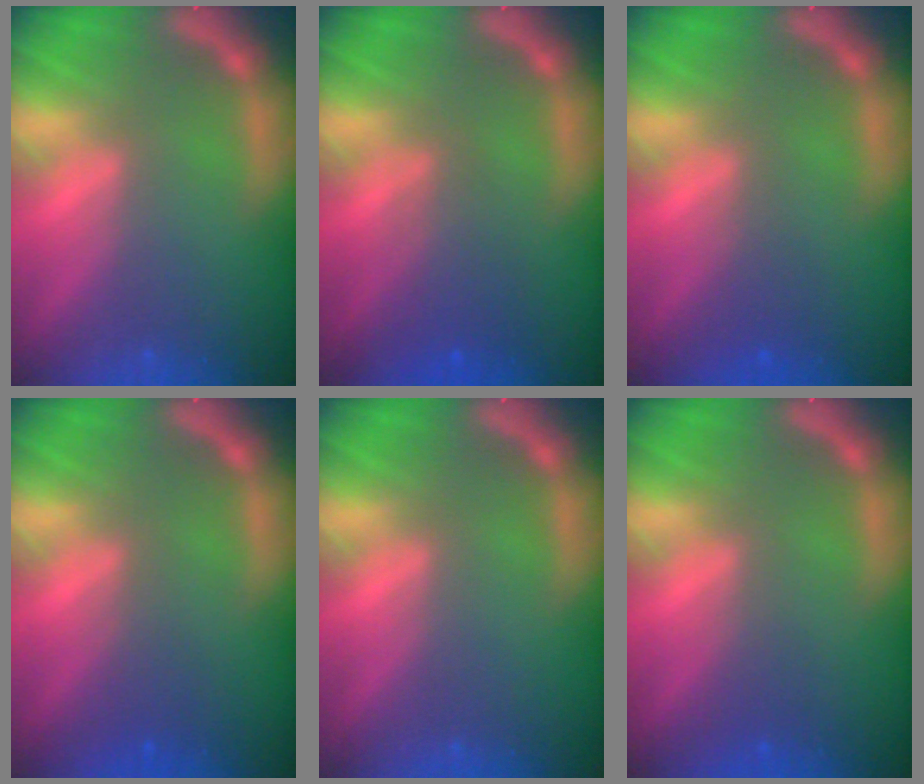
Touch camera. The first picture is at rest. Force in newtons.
{"total": 3.0}
{"total": 1.5}
{"total": 1.5}
{"total": 0.0}
{"total": 1.0}